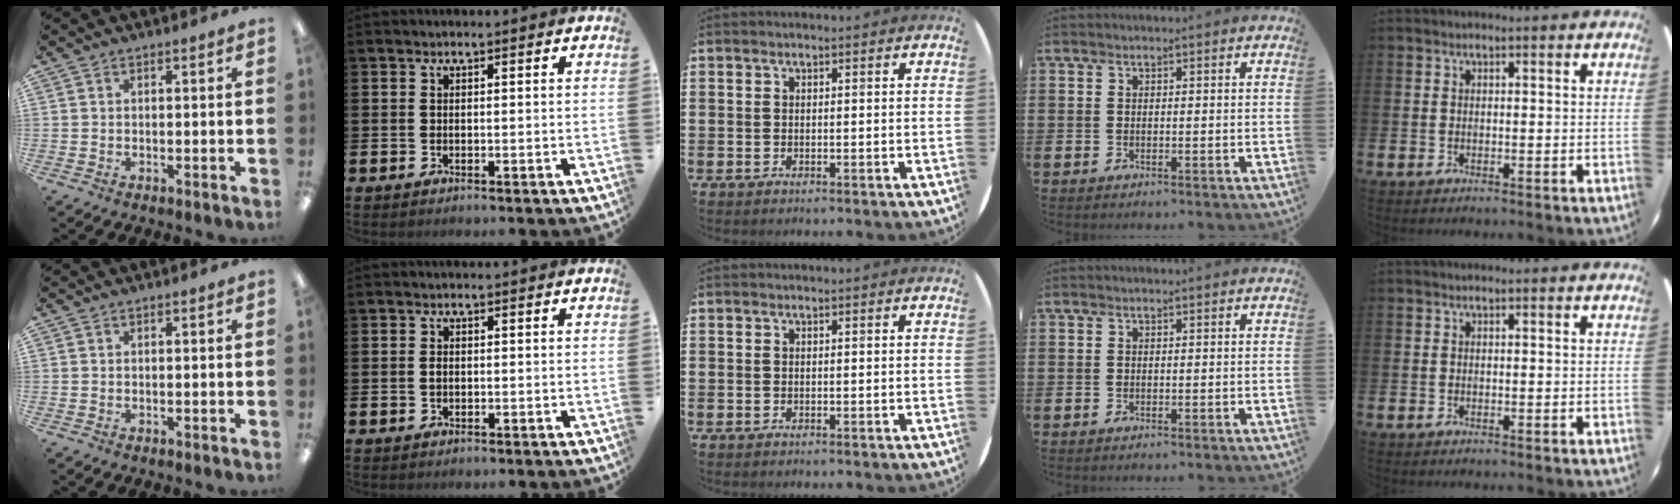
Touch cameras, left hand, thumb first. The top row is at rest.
{"index": {"total": 0.8, "force": [0.0, 0.6, 0.5], "torque": [-0.006, 0.002, -0.004]}}